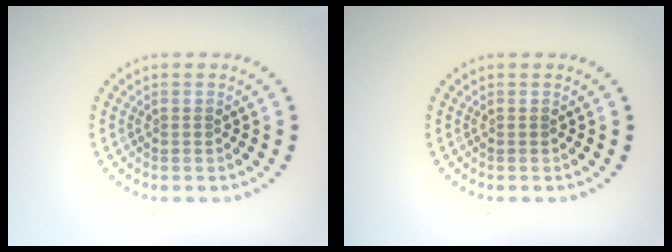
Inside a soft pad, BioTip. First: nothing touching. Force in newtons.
{"total": 0.0}